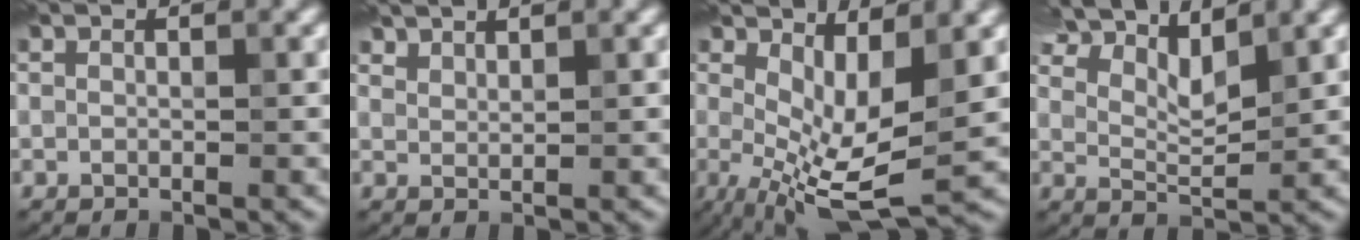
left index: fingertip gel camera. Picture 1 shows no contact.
{"total": 1.7, "force": [1.7, 0.1, 0.3], "torque": [-0.007, 0.001, 0.034]}
{"total": 6.9, "force": [0.2, 2.6, 6.4], "torque": [-0.127, -0.013, 0.004]}
{"total": 6.8, "force": [5.5, 1.8, 3.6], "torque": [-0.082, 0.013, 0.086]}